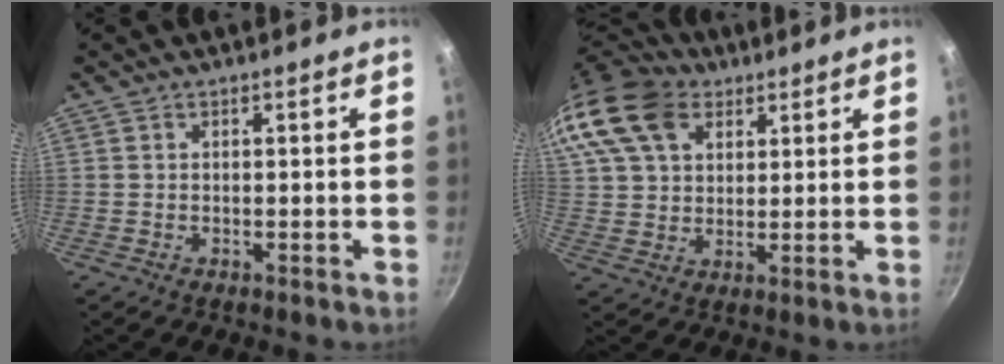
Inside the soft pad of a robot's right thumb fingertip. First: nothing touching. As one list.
[{"total": 19.1, "force": [9.7, 13.1, 10.1], "torque": [-0.214, 0.018, 0.177]}]